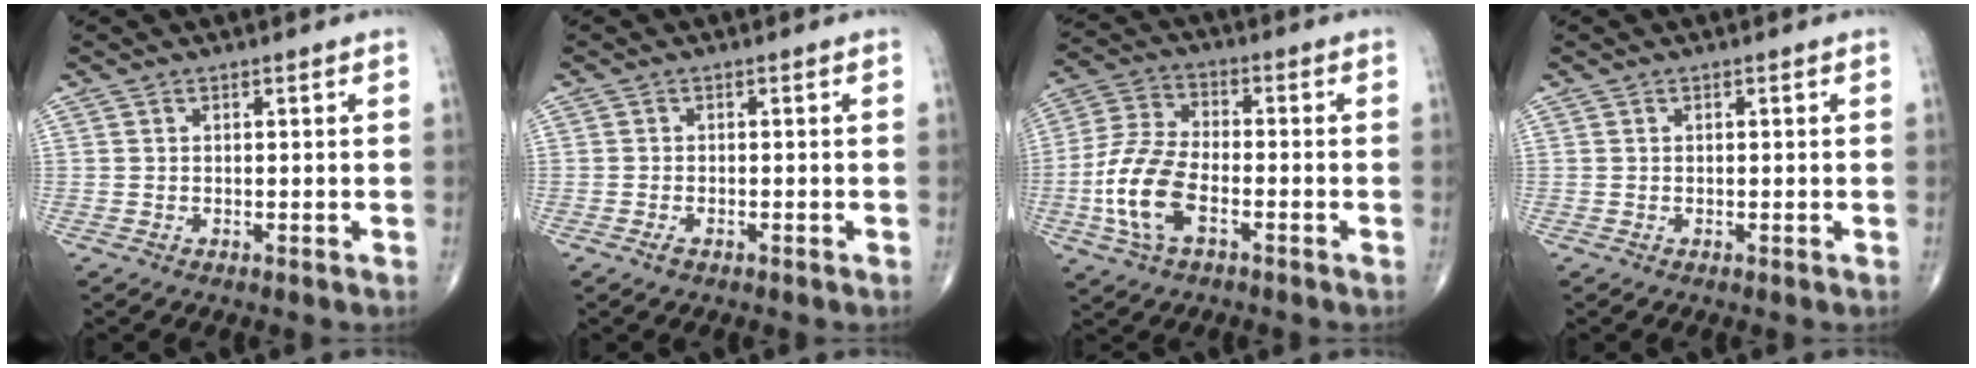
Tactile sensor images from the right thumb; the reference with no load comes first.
{"total": 1.2, "force": [-0.7, 0.6, 0.7], "torque": [-0.016, 0.003, -0.013]}
{"total": 12.0, "force": [-3.9, 6.2, 9.6], "torque": [-0.203, 0.021, -0.079]}
{"total": 0.0}